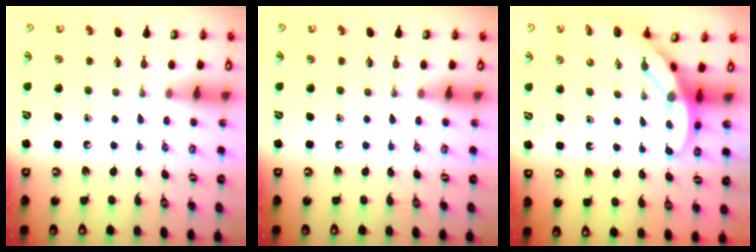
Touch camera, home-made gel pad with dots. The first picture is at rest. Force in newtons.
{"total": 0.0}
{"total": 4.0, "press": 4.0, "slide": 0.4}